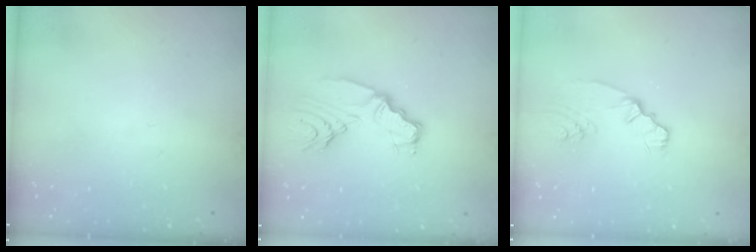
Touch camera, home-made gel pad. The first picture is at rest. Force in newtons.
{"total": 8.7, "press": 8.7, "slide": 0.3}
{"total": 2.5, "press": 2.3, "slide": 0.9}